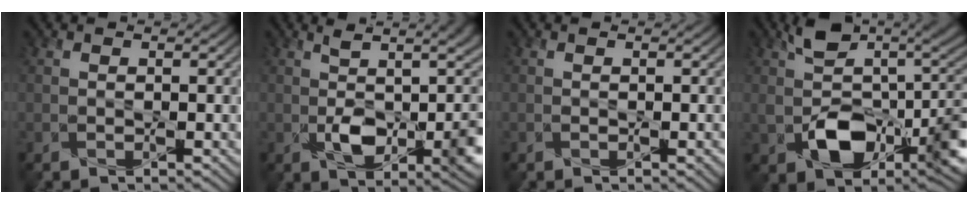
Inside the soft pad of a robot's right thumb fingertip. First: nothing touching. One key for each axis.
{"total": 9.9, "fx": 0.3, "fy": 4.0, "fz": 9.1, "tx": -0.150, "ty": -0.014, "tz": 0.014}
{"total": 0.6, "fx": -0.2, "fy": 0.2, "fz": 0.5, "tx": -0.008, "ty": -0.002, "tz": -0.001}
{"total": 12.5, "fx": -2.0, "fy": 7.3, "fz": 9.9, "tx": -0.166, "ty": -0.018, "tz": -0.029}